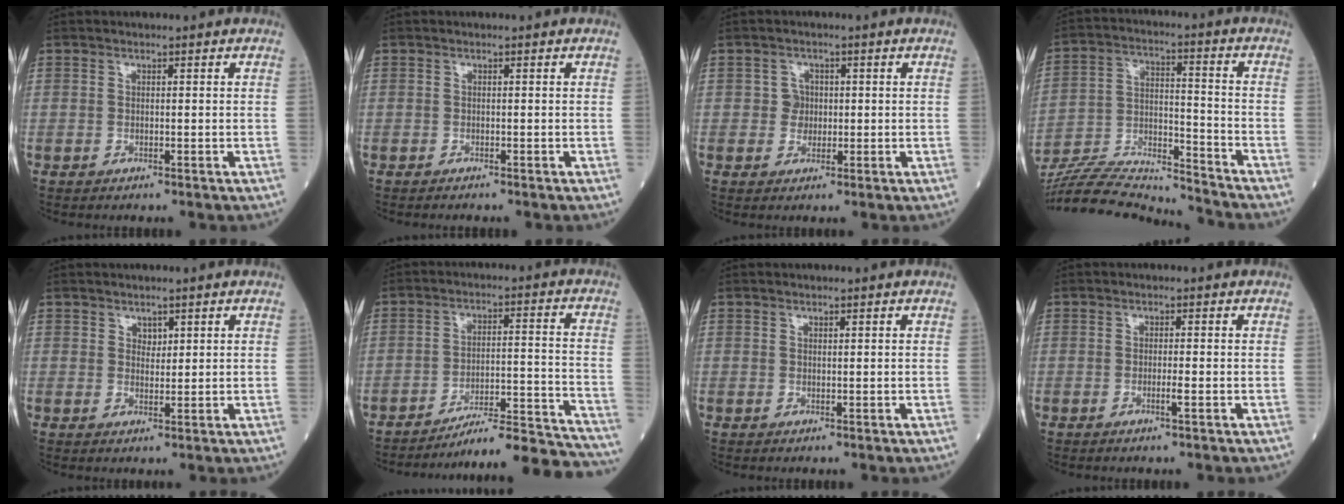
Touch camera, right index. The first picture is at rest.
{"total": 0.5, "force": [-0.5, 0.0, 0.2], "torque": [-0.004, -0.001, -0.011]}
{"total": 2.4, "force": [0.1, 2.3, 0.6], "torque": [-0.002, 0.004, -0.001]}
{"total": 18.0, "force": [-17.5, 0.6, 4.4], "torque": [-0.090, 0.011, -0.295]}
{"total": 1.5, "force": [1.0, 1.0, 0.7], "torque": [-0.005, -0.002, 0.017]}
{"total": 19.0, "force": [-18.4, -0.7, 4.5], "torque": [-0.034, 0.014, -0.257]}
{"total": 0.0}
{"total": 1.5, "force": [-0.6, -0.2, 1.3], "torque": [-0.027, -0.002, -0.012]}